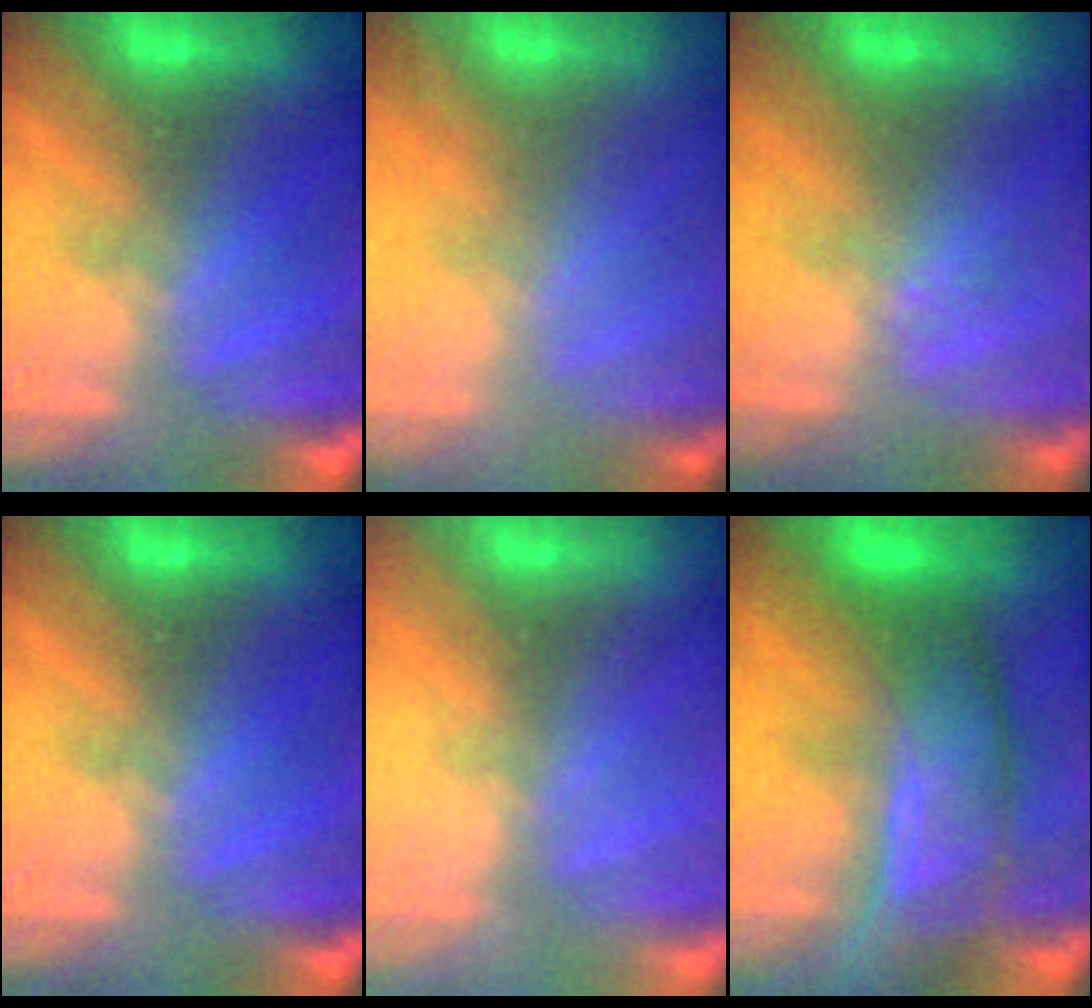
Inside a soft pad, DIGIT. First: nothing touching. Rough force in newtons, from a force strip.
{"total": 1.4}
{"total": 1.3}
{"total": 0.0}
{"total": 2.1}
{"total": 7.8}